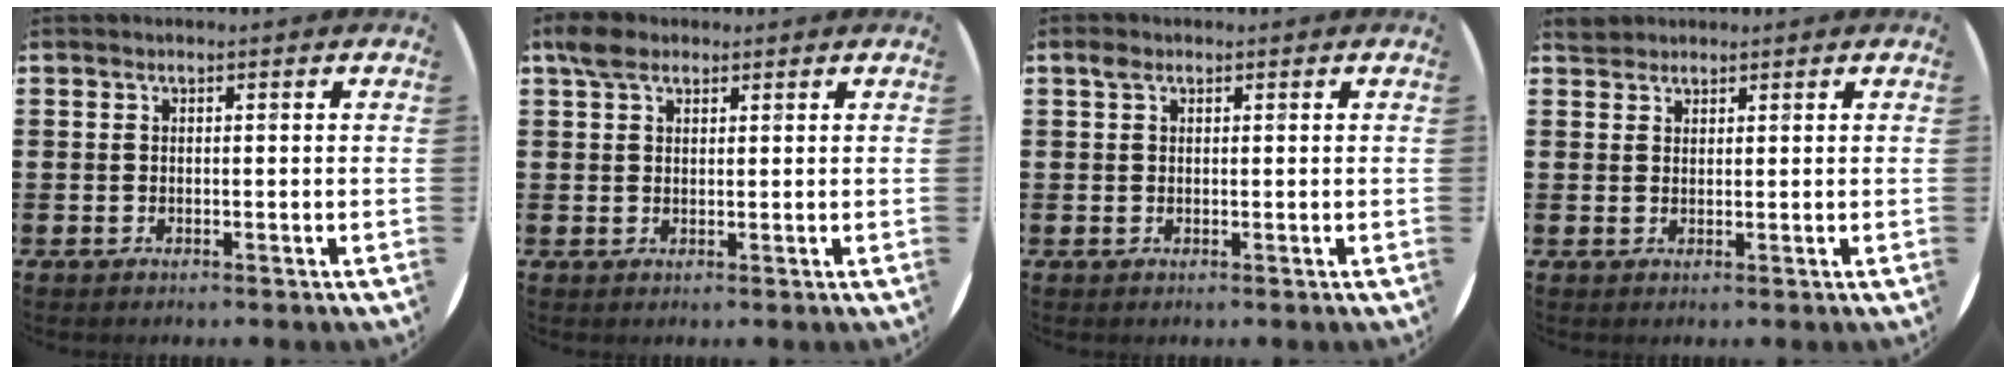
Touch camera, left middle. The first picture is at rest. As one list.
[{"total": 3.0, "force": [2.2, 1.6, 1.2], "torque": [-0.021, 0.005, 0.040]}, {"total": 1.1, "force": [0.6, 0.7, 0.5], "torque": [-0.005, 0.001, 0.010]}, {"total": 1.8, "force": [1.7, 0.6, 0.0], "torque": [0.004, 0.001, 0.032]}]